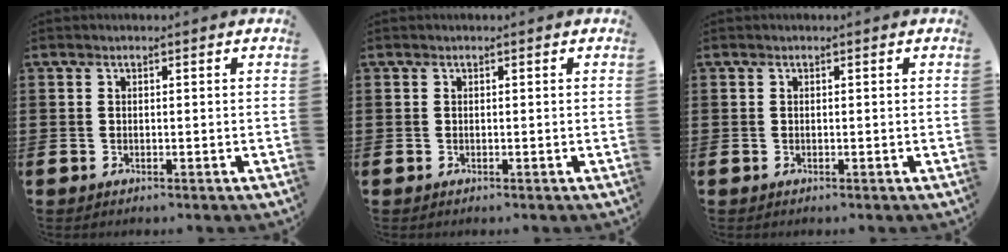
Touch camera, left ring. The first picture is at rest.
{"total": 0.0}
{"total": 0.0}